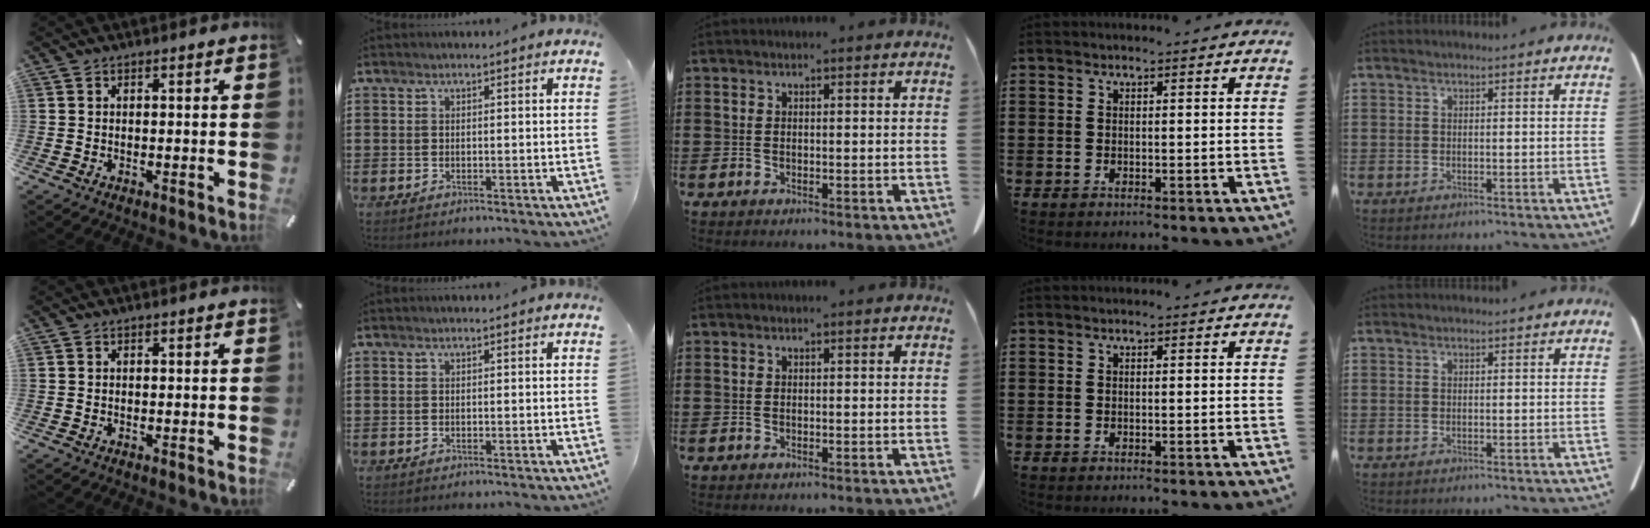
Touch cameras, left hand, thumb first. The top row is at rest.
{}